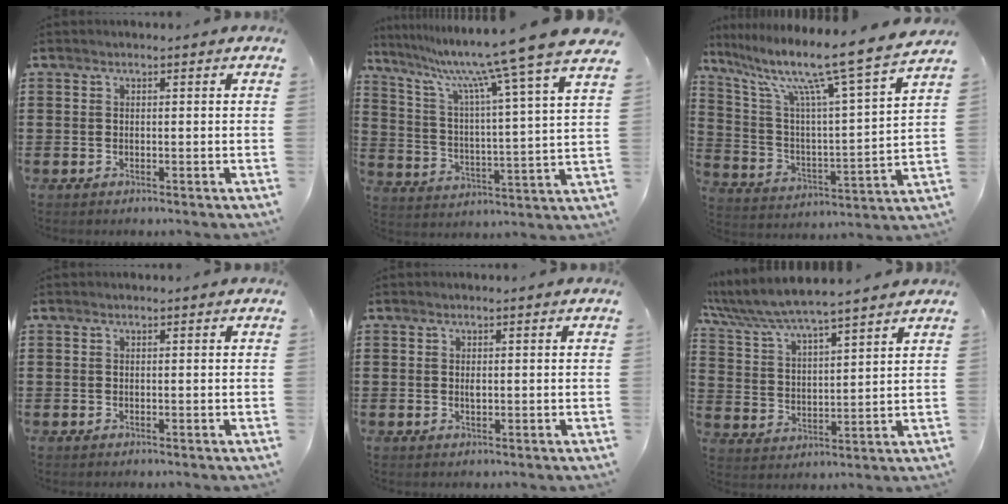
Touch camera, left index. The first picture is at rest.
{"total": 11.4, "force": [9.7, -1.5, 5.7], "torque": [-0.142, -0.072, 0.149]}
{"total": 12.0, "force": [9.4, -0.2, 7.4], "torque": [-0.161, -0.073, 0.141]}
{"total": 0.0}
{"total": 0.5, "force": [0.1, 0.2, 0.5], "torque": [-0.011, -0.002, 0.002]}
{"total": 5.5, "force": [5.2, 0.1, 1.9], "torque": [-0.062, -0.033, 0.086]}